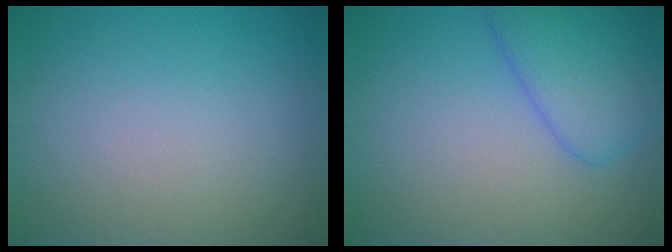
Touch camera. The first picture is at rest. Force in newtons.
{"total": 4.8, "press": 4.8, "slide": 0.3}